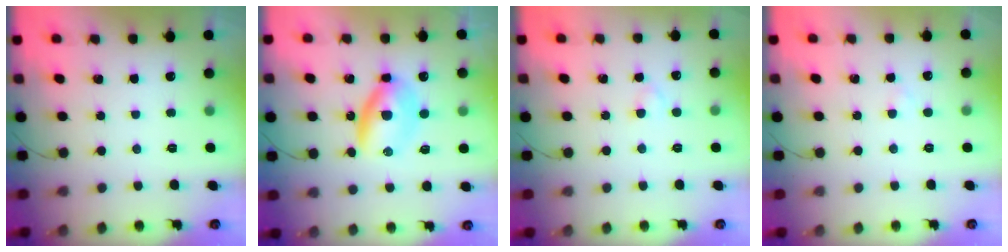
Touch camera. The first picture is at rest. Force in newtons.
{"total": 6.5, "press": 6.5, "slide": 0.3}
{"total": 2.0, "press": 1.7, "slide": 0.9}
{"total": 1.0, "press": 0.7, "slide": 0.6}